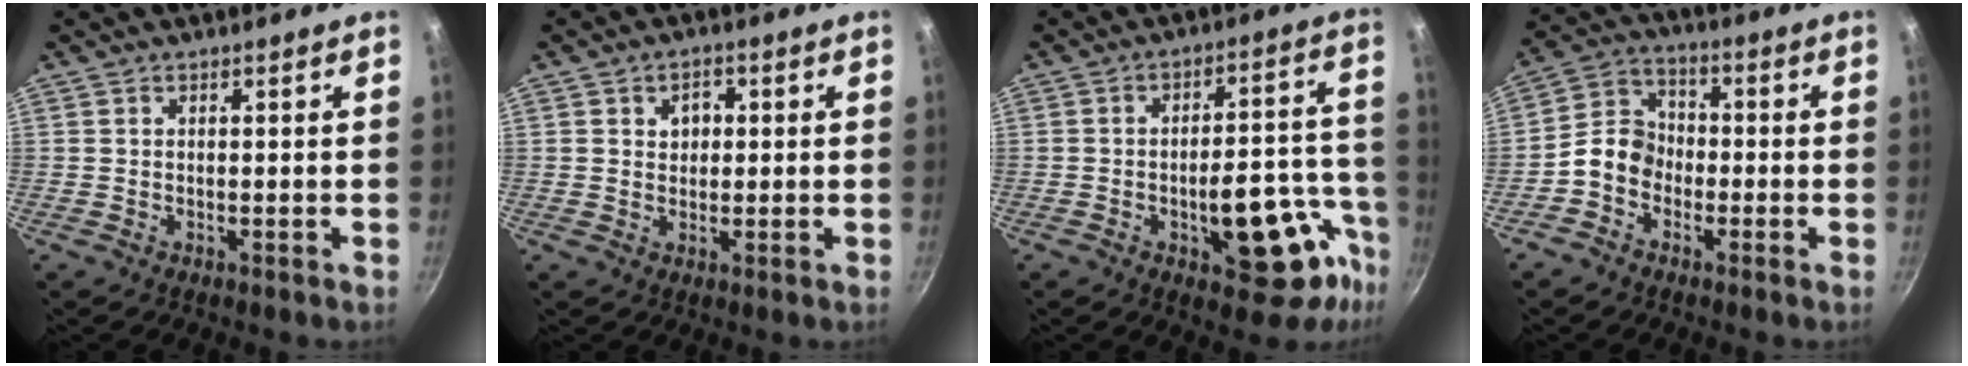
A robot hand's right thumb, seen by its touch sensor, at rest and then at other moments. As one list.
[{"total": 2.1, "force": [0.3, 1.8, 1.1], "torque": [-0.006, 0.003, 0.003]}, {"total": 18.9, "force": [-8.1, 8.6, 14.7], "torque": [-0.122, 0.051, -0.102]}, {"total": 7.6, "force": [-2.7, 6.1, 3.7], "torque": [-0.043, 0.035, -0.070]}]